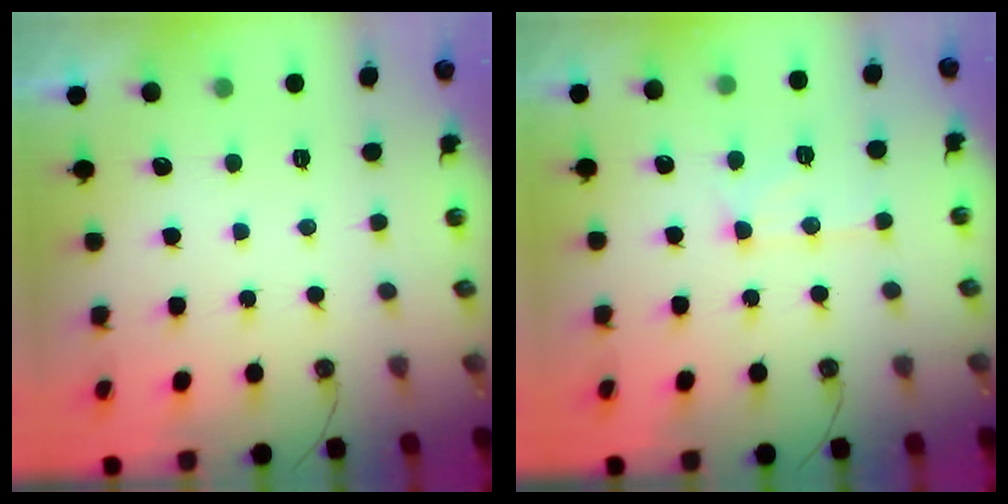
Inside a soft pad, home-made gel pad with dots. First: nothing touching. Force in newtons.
{"total": 11.7, "press": 11.7, "slide": 1.0}